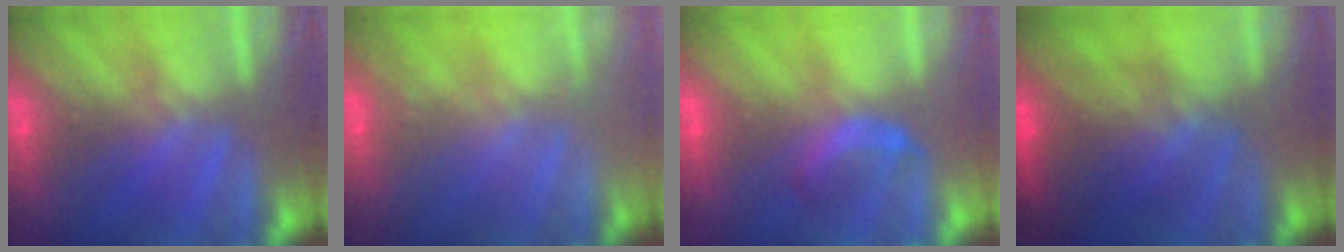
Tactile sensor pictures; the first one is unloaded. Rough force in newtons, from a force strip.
{"total": 2.6}
{"total": 4.0}
{"total": 7.7}